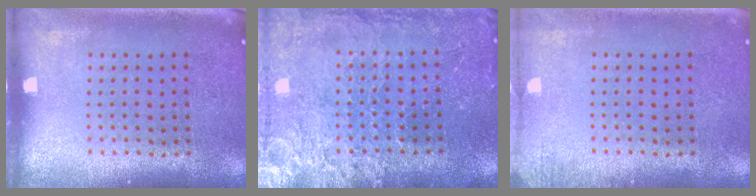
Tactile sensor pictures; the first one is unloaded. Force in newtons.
{"total": 3.3, "press": 3.1, "slide": 0.9}
{"total": 1.2, "press": 1.2, "slide": 0.2}